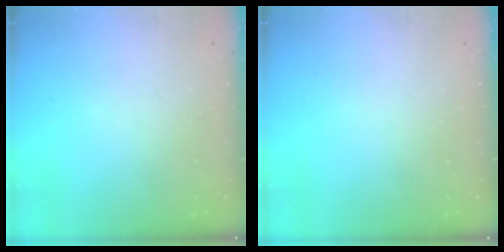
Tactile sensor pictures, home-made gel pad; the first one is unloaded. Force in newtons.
{"total": 0.0}